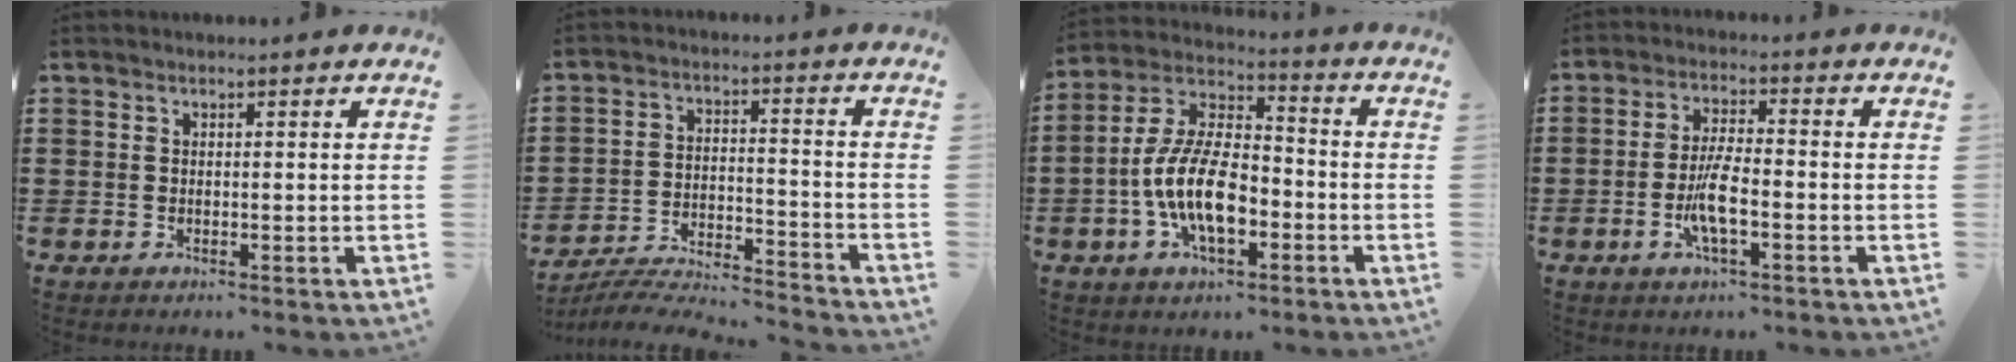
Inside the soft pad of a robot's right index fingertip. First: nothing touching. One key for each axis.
{"total": 5.7, "fx": -5.5, "fy": -0.1, "fz": 1.2, "tx": -0.027, "ty": -0.004, "tz": -0.111}
{"total": 11.7, "fx": -3.6, "fy": 5.3, "fz": 9.8, "tx": -0.219, "ty": -0.003, "tz": -0.068}
{"total": 6.0, "fx": -2.0, "fy": 1.5, "fz": 5.4, "tx": -0.117, "ty": -0.007, "tz": -0.040}